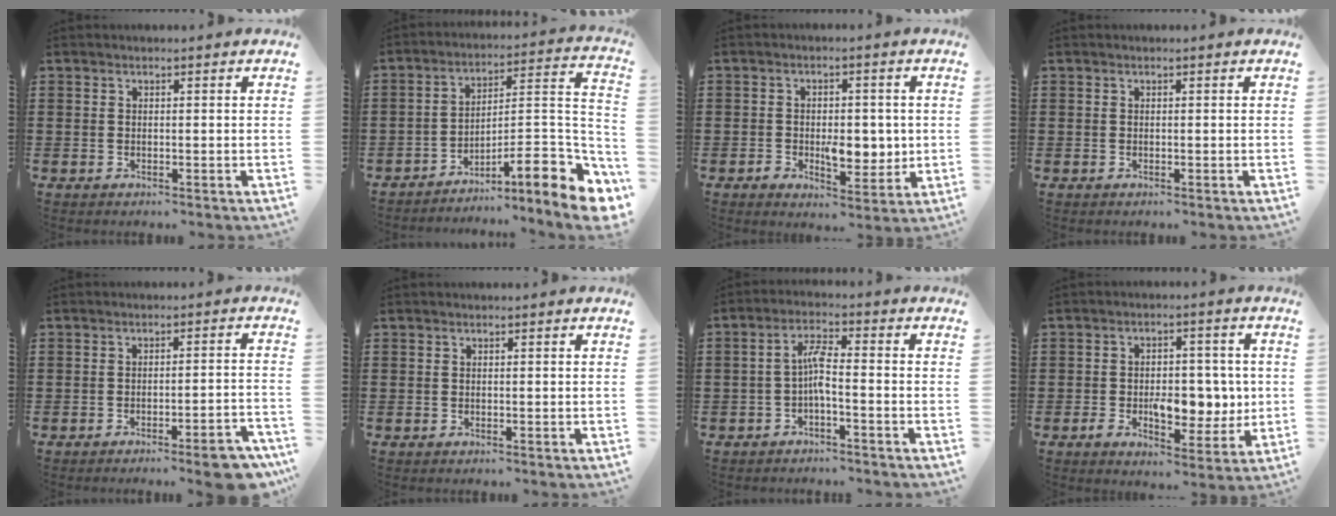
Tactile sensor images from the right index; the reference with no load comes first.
{"total": 9.3, "force": [-5.4, 2.1, 7.3], "torque": [-0.100, -0.016, -0.107]}
{"total": 6.1, "force": [-0.8, 3.8, 4.8], "torque": [-0.074, 0.004, -0.018]}
{"total": 0.0}
{"total": 5.0, "force": [-3.9, 0.1, 3.1], "torque": [-0.048, -0.010, -0.068]}
{"total": 0.0}
{"total": 4.0, "force": [-1.3, 0.8, 3.7], "torque": [-0.079, 0.006, -0.029]}
{"total": 8.4, "force": [-1.1, 5.3, 6.4], "torque": [-0.084, 0.004, -0.021]}